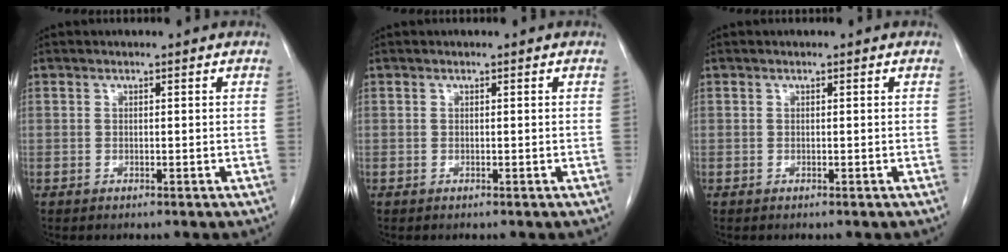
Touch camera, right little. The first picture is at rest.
{"total": 0.0}
{"total": 0.0}